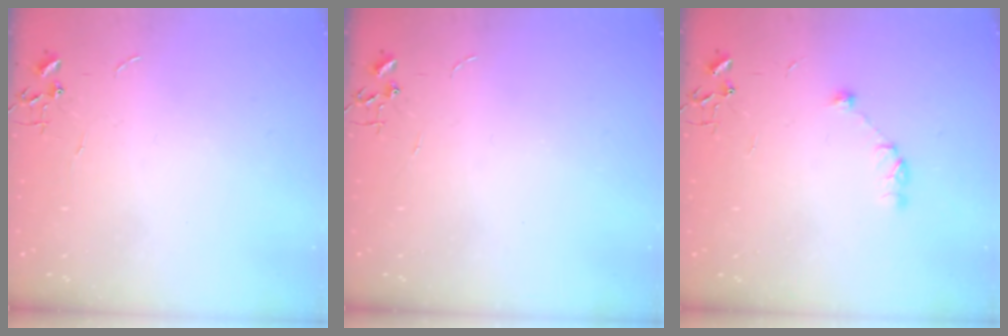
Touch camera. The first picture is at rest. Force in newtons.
{"total": 0.0}
{"total": 5.7, "press": 5.6, "slide": 0.6}